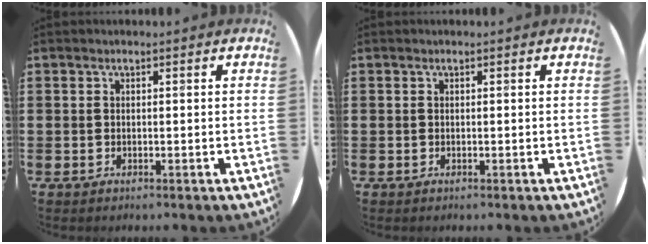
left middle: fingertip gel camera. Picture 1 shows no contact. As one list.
[{"total": 0.0}]